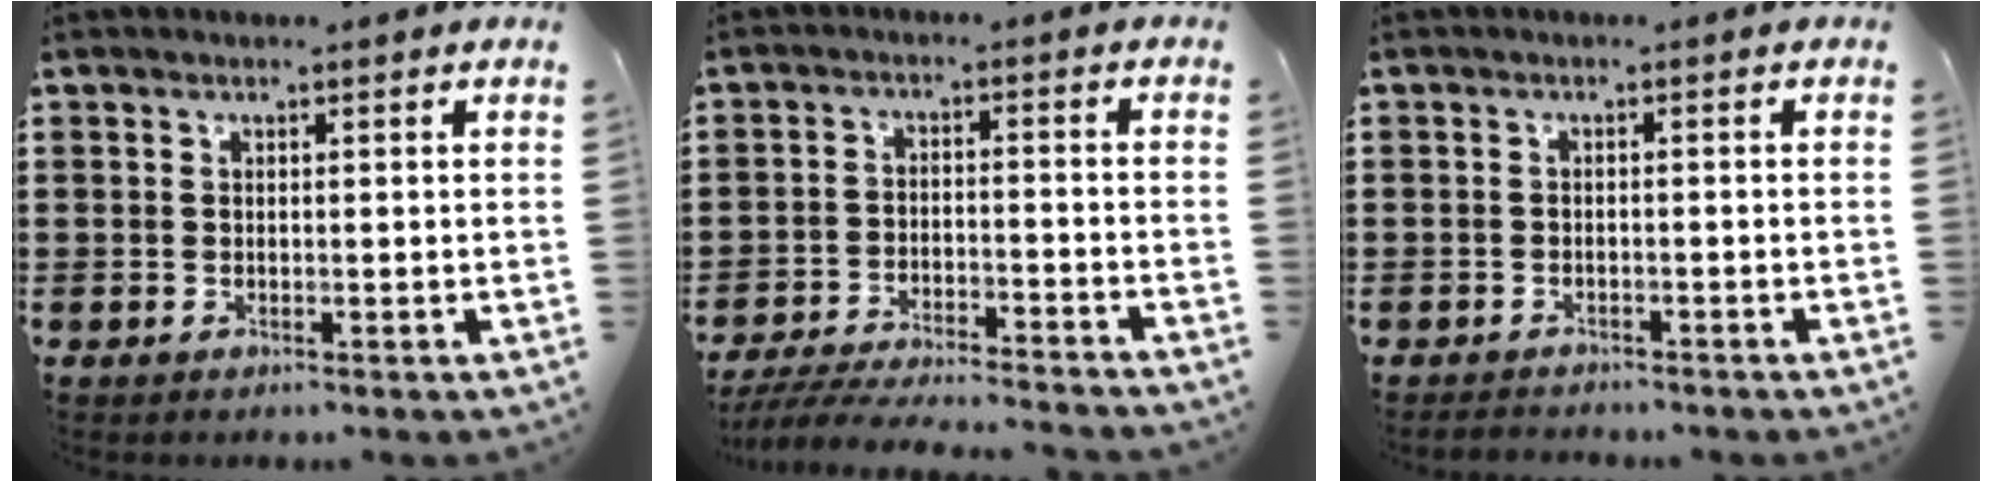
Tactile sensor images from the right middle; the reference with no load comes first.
{"total": 5.6, "force": [-5.4, 0.0, 1.4], "torque": [-0.035, -0.007, -0.109]}
{"total": 1.3, "force": [-1.3, 0.2, 0.0], "torque": [-0.005, 0.000, -0.029]}